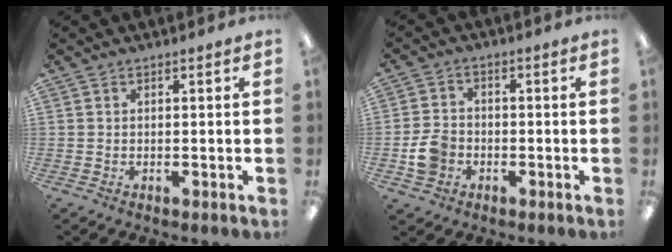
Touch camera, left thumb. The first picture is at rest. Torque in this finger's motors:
{"motor_torque": [-0.24, 0.27, 0.18, -0.17, 0.02]}